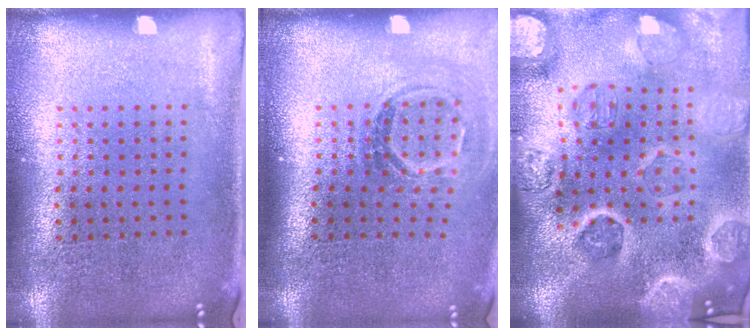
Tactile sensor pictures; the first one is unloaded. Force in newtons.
{"total": 1.7, "press": 1.2, "slide": 1.3}
{"total": 4.9, "press": 4.2, "slide": 2.4}